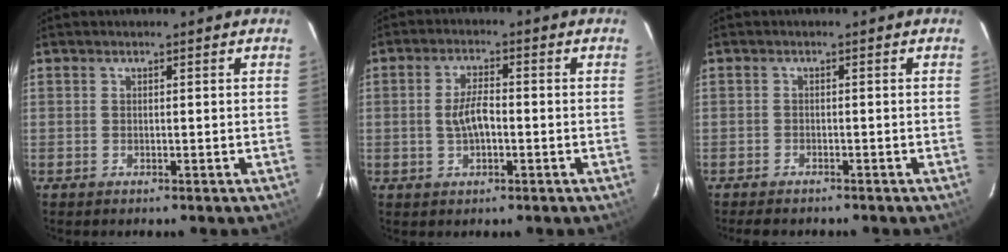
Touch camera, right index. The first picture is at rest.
{"total": 4.9, "force": [-0.8, 1.9, 4.4], "torque": [-0.087, 0.005, -0.011]}
{"total": 3.3, "force": [-3.0, 1.0, 1.2], "torque": [-0.030, -0.006, -0.047]}